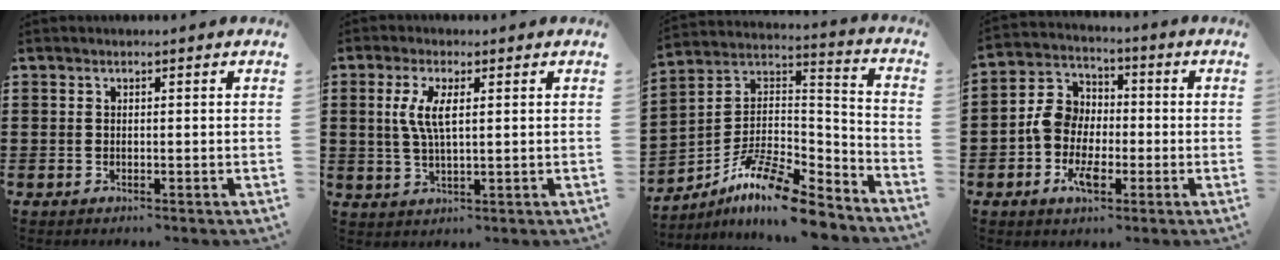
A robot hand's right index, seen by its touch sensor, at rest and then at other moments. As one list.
[{"total": 5.0, "force": [1.2, 1.4, 4.6], "torque": [-0.101, 0.003, 0.016]}, {"total": 11.8, "force": [-9.5, 2.8, 6.4], "torque": [-0.128, 0.018, -0.189]}, {"total": 7.2, "force": [-2.1, 5.3, 4.4], "torque": [-0.113, 0.010, -0.043]}]